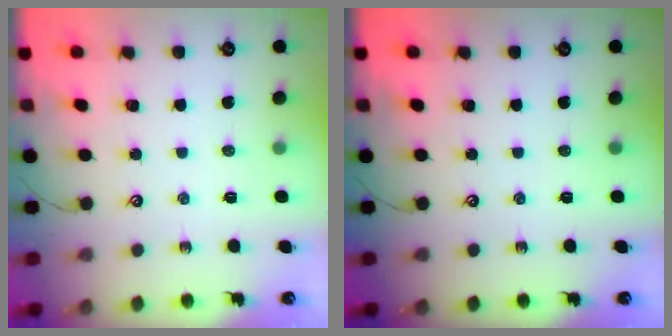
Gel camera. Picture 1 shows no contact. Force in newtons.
{"total": 0.0}